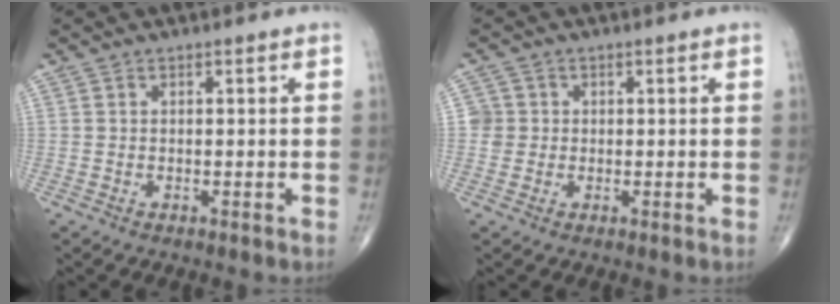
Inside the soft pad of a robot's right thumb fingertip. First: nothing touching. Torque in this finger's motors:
{"motor_torque": [0.02, 0.08, 0.19, 0.13, 0.00]}